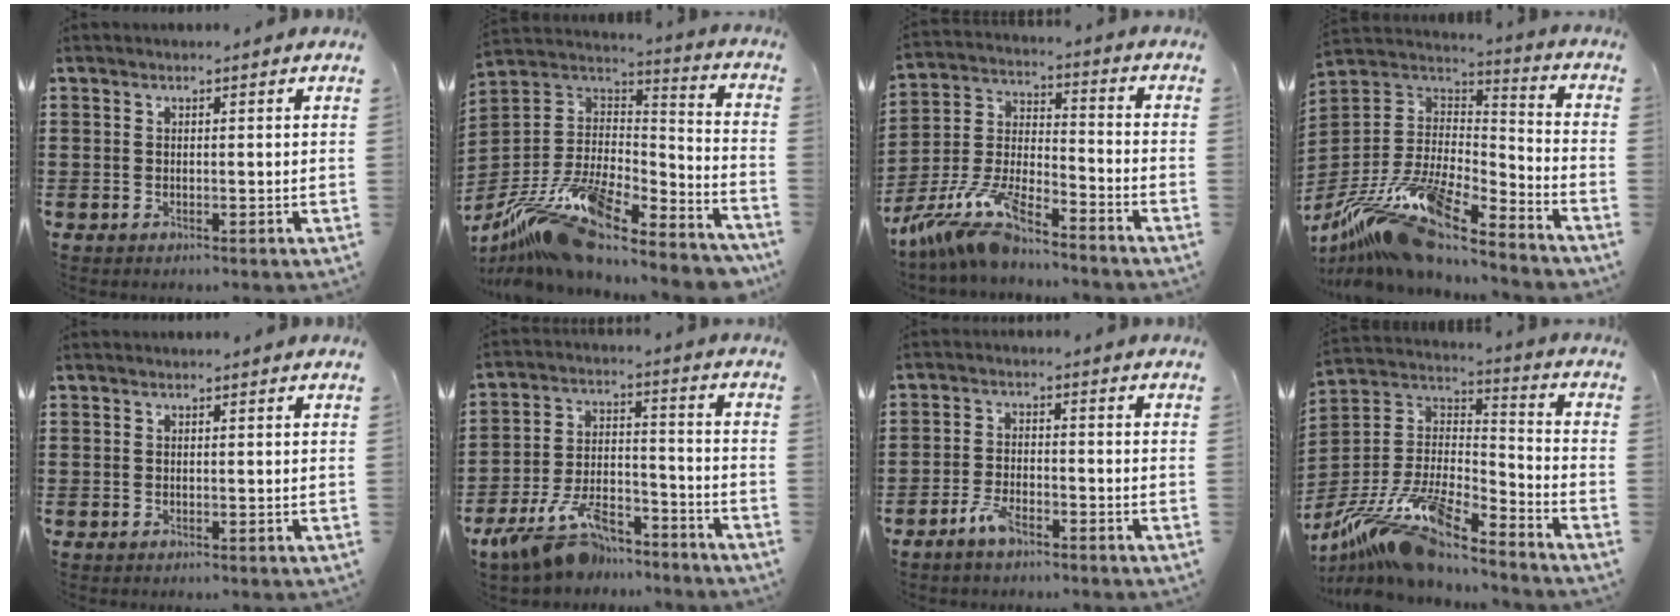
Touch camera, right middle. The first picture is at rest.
{"total": 15.1, "force": [-11.0, 4.3, 9.4], "torque": [-0.192, 0.015, -0.201]}
{"total": 10.3, "force": [-8.9, 1.7, 5.0], "torque": [-0.123, 0.004, -0.184]}
{"total": 17.1, "force": [-13.2, 3.8, 10.2], "torque": [-0.205, 0.026, -0.242]}
{"total": 0.0}
{"total": 11.6, "force": [-9.6, 3.6, 5.4], "torque": [-0.115, 0.026, -0.187]}
{"total": 4.0, "force": [-3.0, 1.3, 2.3], "torque": [-0.052, 0.004, -0.060]}
{"total": 15.9, "force": [-12.6, 2.6, 9.2], "torque": [-0.198, 0.019, -0.243]}